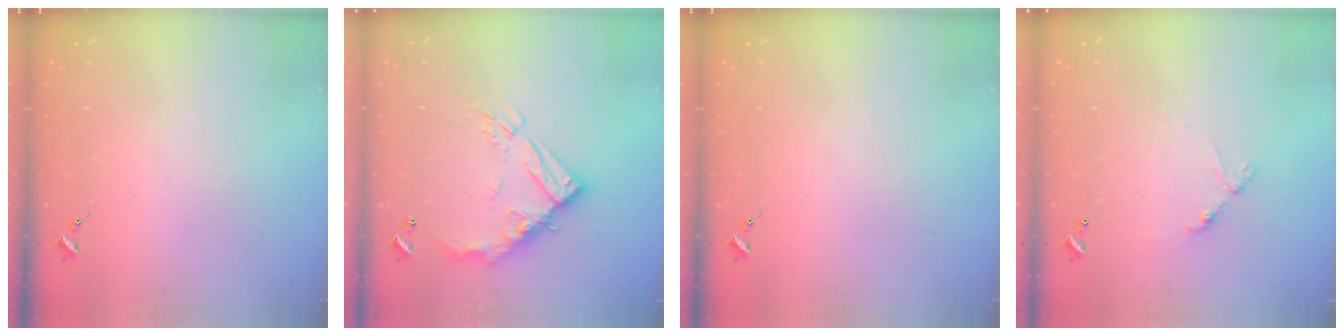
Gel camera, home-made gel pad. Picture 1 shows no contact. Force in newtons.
{"total": 16.2, "press": 16.2, "slide": 1.4}
{"total": 0.0}
{"total": 6.8, "press": 6.8, "slide": 0.5}